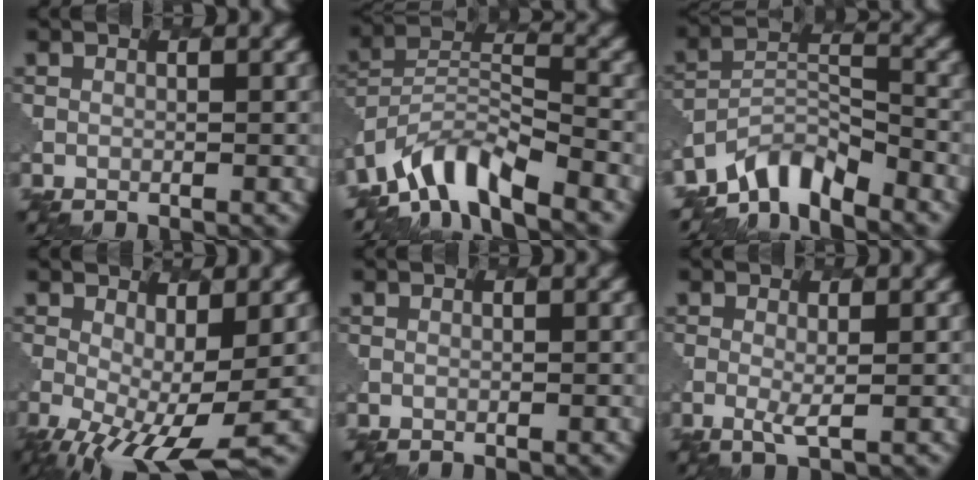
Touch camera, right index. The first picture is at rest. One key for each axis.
{"total": 6.9, "fx": -5.6, "fy": 1.9, "fz": 3.5, "tx": -0.057, "ty": 0.000, "tz": -0.110}
{"total": 5.5, "fx": -4.9, "fy": 1.8, "fz": 1.8, "tx": -0.022, "ty": -0.003, "tz": -0.098}
{"total": 7.9, "fx": -2.7, "fy": 2.3, "fz": 7.1, "tx": -0.136, "ty": -0.024, "tz": -0.037}
{"total": 0.0}
{"total": 1.2, "fx": 0.3, "fy": 0.2, "fz": 1.2, "tx": -0.030, "ty": -0.006, "tz": 0.008}